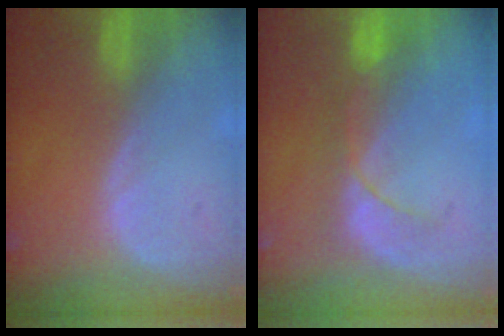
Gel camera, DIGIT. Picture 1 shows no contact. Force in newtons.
{"total": 5.1, "press": 5.1, "slide": 0.7}